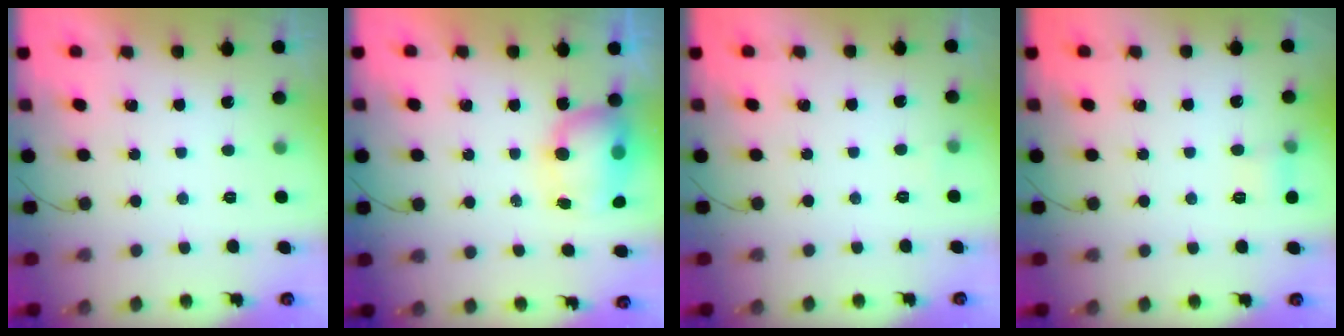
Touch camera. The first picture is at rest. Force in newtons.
{"total": 8.3, "press": 8.2, "slide": 1.2}
{"total": 2.4, "press": 2.2, "slide": 0.9}
{"total": 5.1, "press": 4.9, "slide": 1.4}